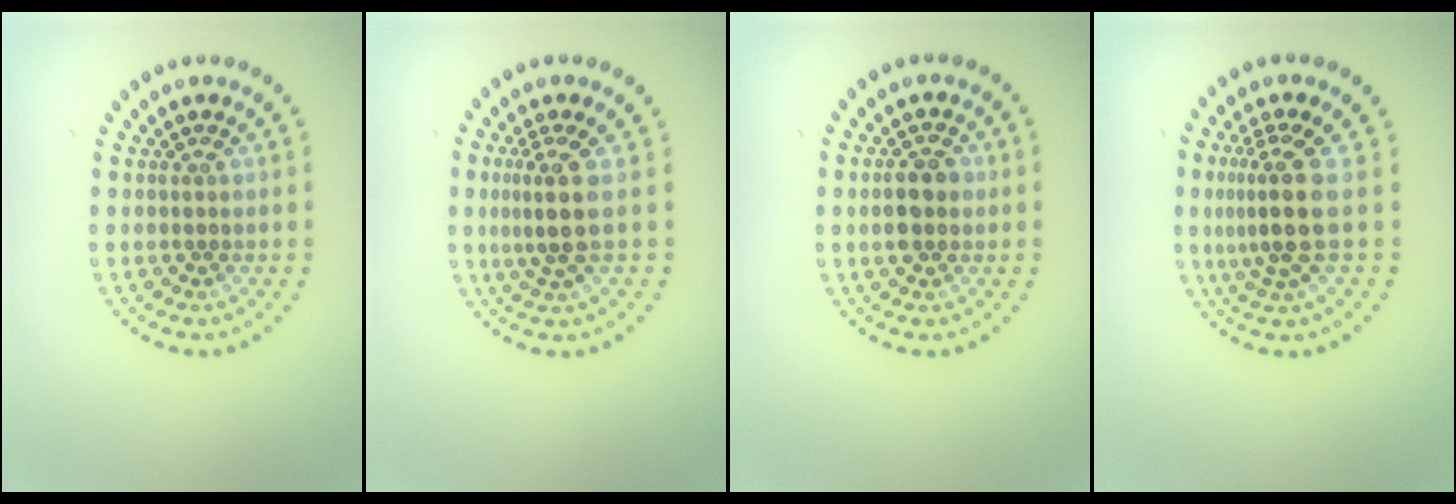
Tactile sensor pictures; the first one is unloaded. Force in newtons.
{"total": 3.0, "press": 2.0, "slide": 2.2}
{"total": 3.1, "press": 3.1, "slide": 0.2}
{"total": 4.1, "press": 3.1, "slide": 2.7}